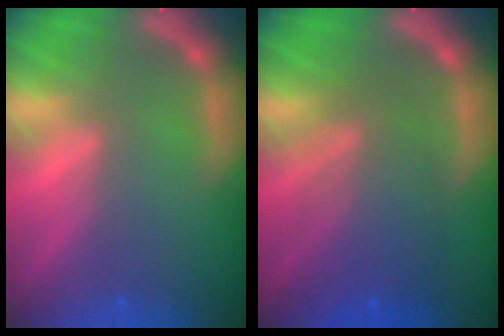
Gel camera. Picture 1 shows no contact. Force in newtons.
{"total": 7.0}